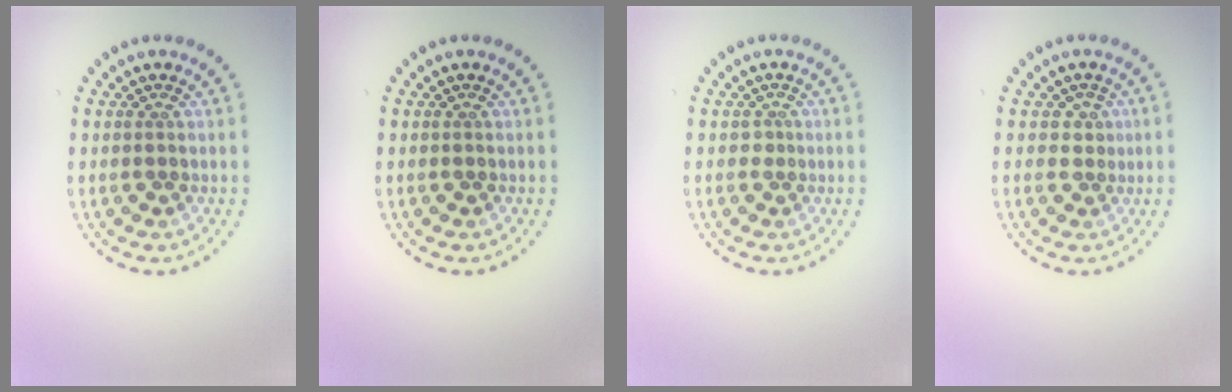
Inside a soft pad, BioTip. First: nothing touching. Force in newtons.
{"total": 0.0}
{"total": 0.7, "press": 0.4, "slide": 0.6}
{"total": 0.9, "press": 0.6, "slide": 0.6}